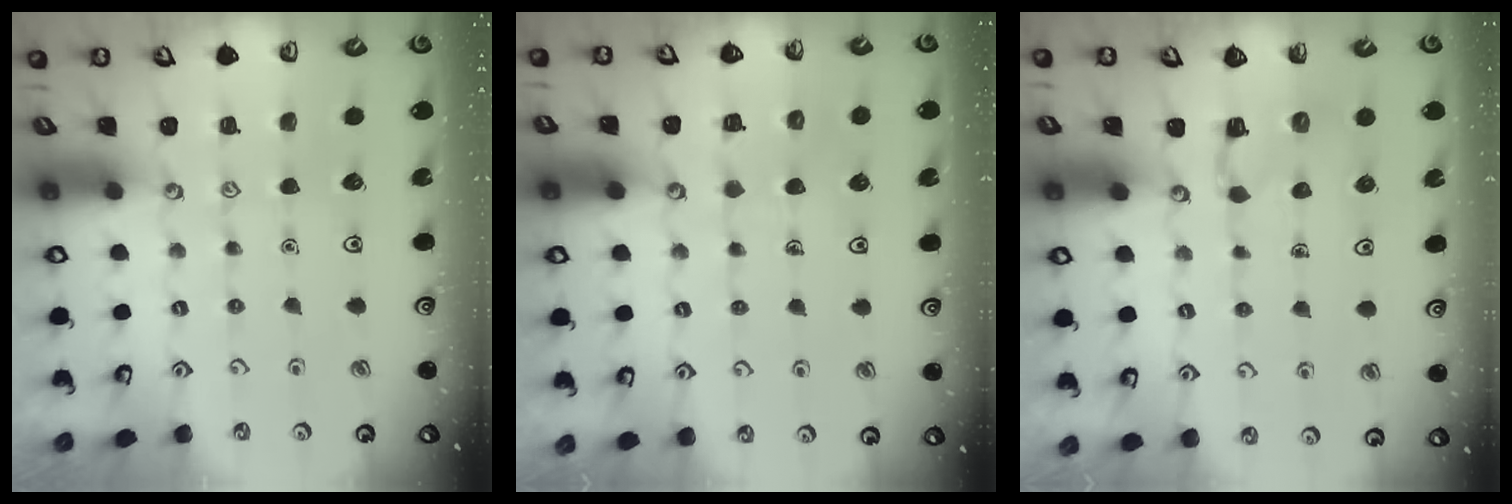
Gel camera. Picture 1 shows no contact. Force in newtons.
{"total": 6.0, "press": 6.0, "slide": 0.3}
{"total": 3.0, "press": 3.0, "slide": 0.6}